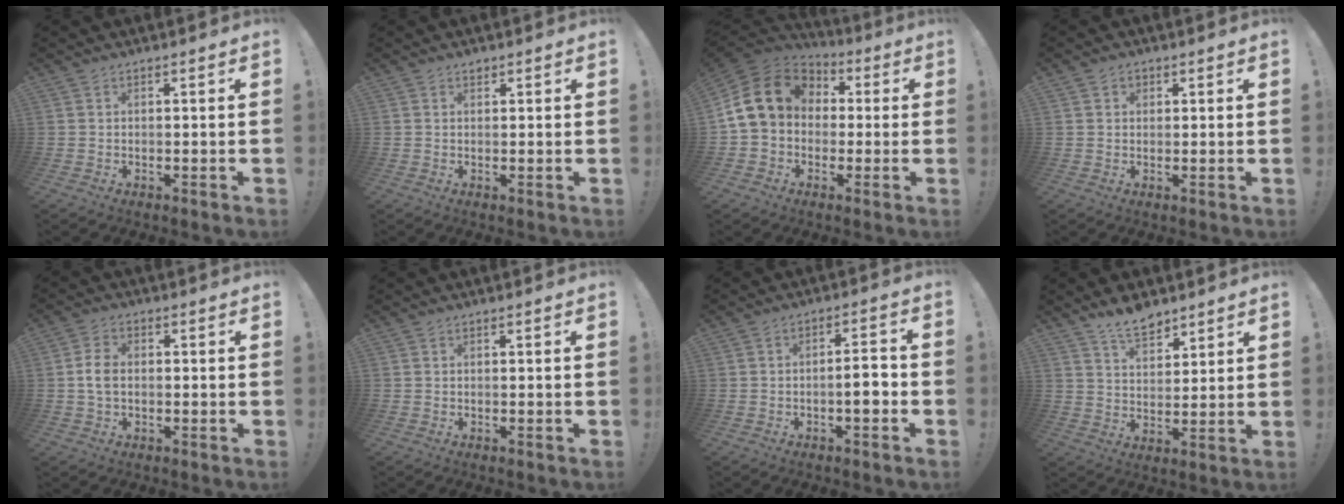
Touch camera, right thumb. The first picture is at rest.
{"total": 0.9, "force": [0.6, 0.6, 0.2], "torque": [0.007, -0.004, 0.010]}
{"total": 16.2, "force": [3.4, 12.6, 9.6], "torque": [-0.165, 0.003, 0.067]}
{"total": 2.1, "force": [0.8, 1.8, 0.8], "torque": [-0.001, -0.003, 0.011]}
{"total": 5.1, "force": [-0.4, 3.3, 3.8], "torque": [-0.075, 0.009, -0.009]}
{"total": 0.0}
{"total": 6.1, "force": [-2.1, 1.7, 5.4], "torque": [-0.077, 0.005, -0.039]}
{"total": 8.3, "force": [6.6, 3.8, 3.4], "torque": [-0.053, -0.042, 0.123]}